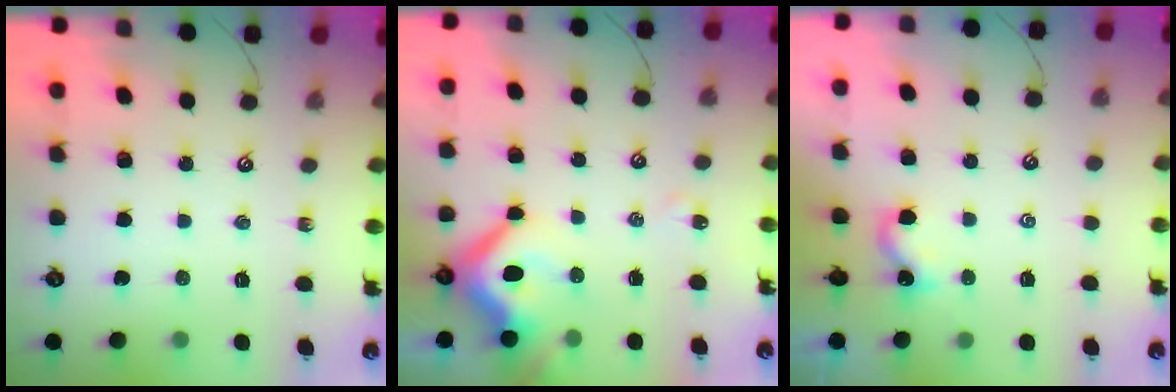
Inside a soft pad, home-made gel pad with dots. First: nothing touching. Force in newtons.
{"total": 11.0, "press": 10.9, "slide": 1.3}
{"total": 0.9, "press": 0.8, "slide": 0.3}